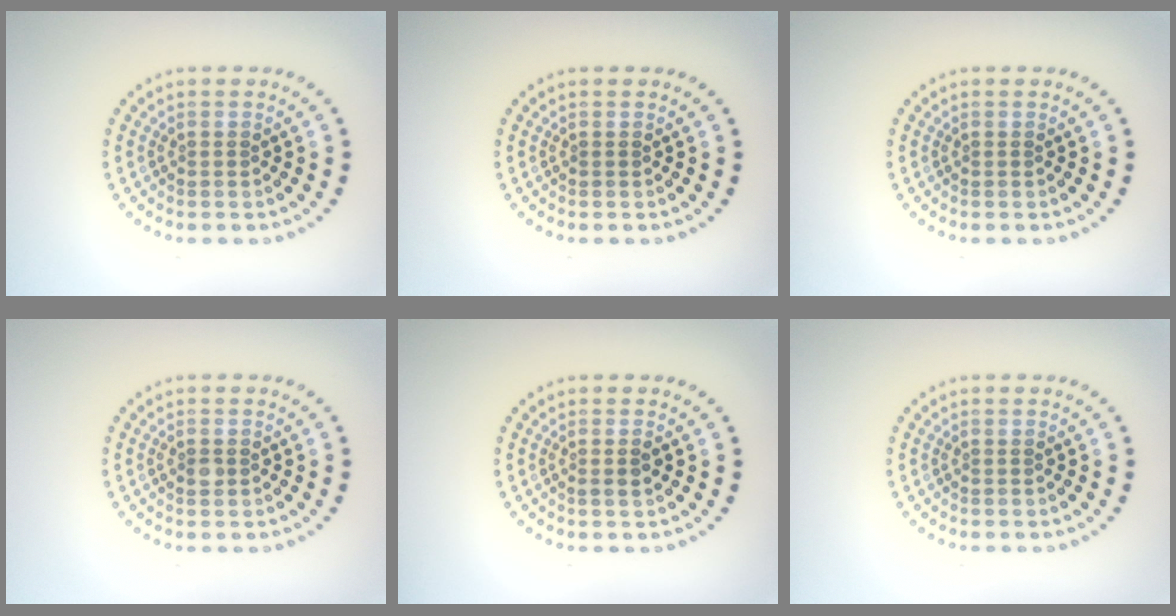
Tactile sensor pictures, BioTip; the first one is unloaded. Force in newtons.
{"total": 0.0}
{"total": 0.0}
{"total": 0.9, "press": 0.9, "slide": 0.0}
{"total": 1.1, "press": 1.0, "slide": 0.5}
{"total": 0.0}